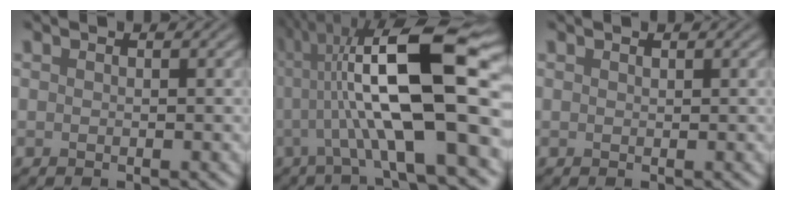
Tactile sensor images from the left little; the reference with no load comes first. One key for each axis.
{"total": 14.4, "fx": 1.2, "fy": 3.0, "fz": 14.1, "tx": -0.214, "ty": 0.016, "tz": 0.017}
{"total": 0.0}